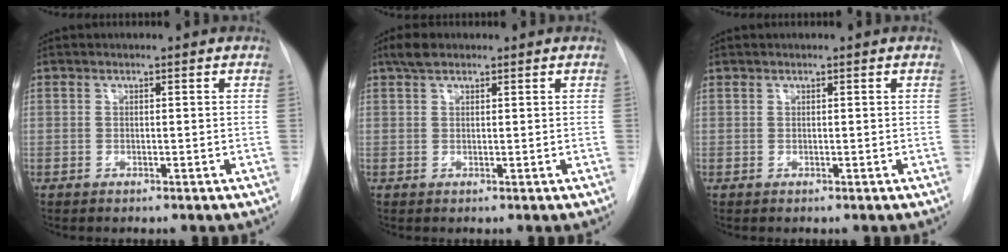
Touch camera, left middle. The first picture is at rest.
{"total": 2.4, "force": [1.8, 1.1, 1.2], "torque": [-0.026, 0.011, 0.033]}
{"total": 0.0}